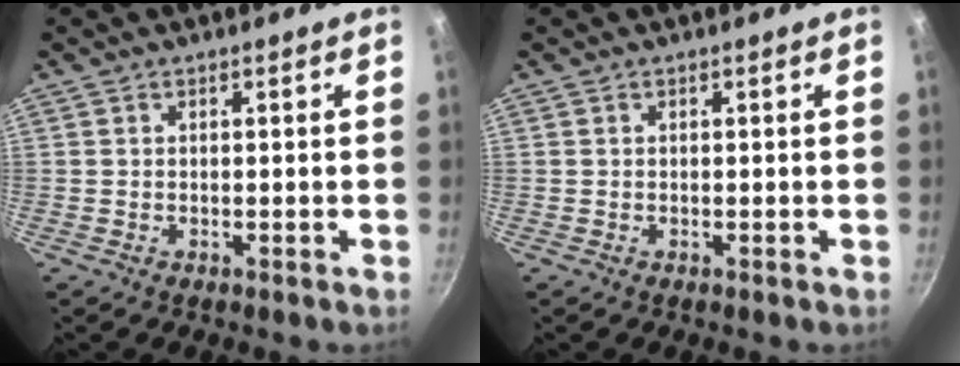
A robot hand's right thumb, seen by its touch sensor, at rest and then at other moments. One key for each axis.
{"total": 0.0}